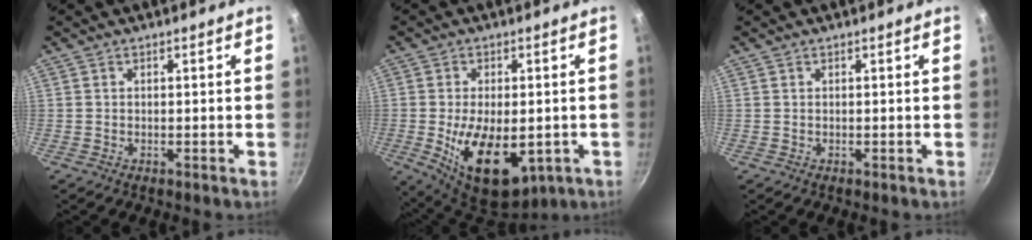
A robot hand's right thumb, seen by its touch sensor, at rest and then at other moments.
{"total": 16.0, "force": [-3.5, 8.9, 12.8], "torque": [-0.189, -0.008, -0.037]}
{"total": 0.0}